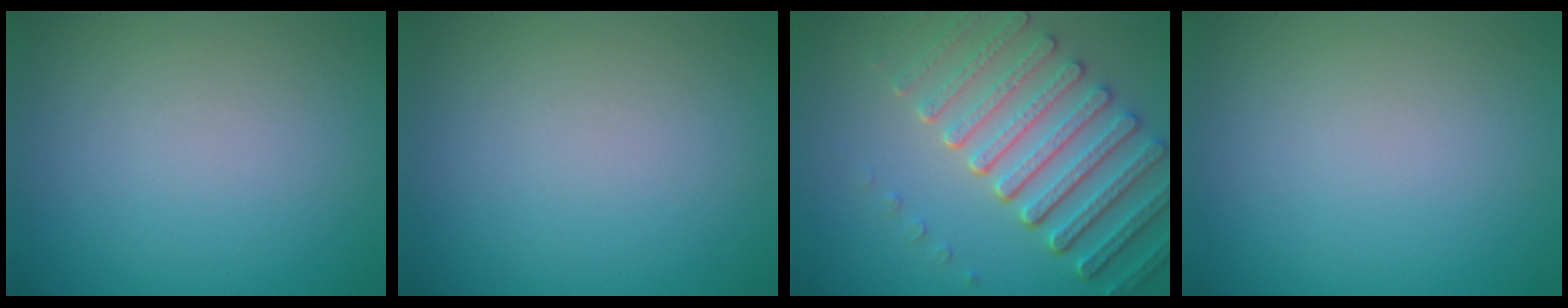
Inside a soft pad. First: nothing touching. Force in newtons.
{"total": 0.0}
{"total": 7.3, "press": 5.5, "slide": 4.7}
{"total": 0.0}